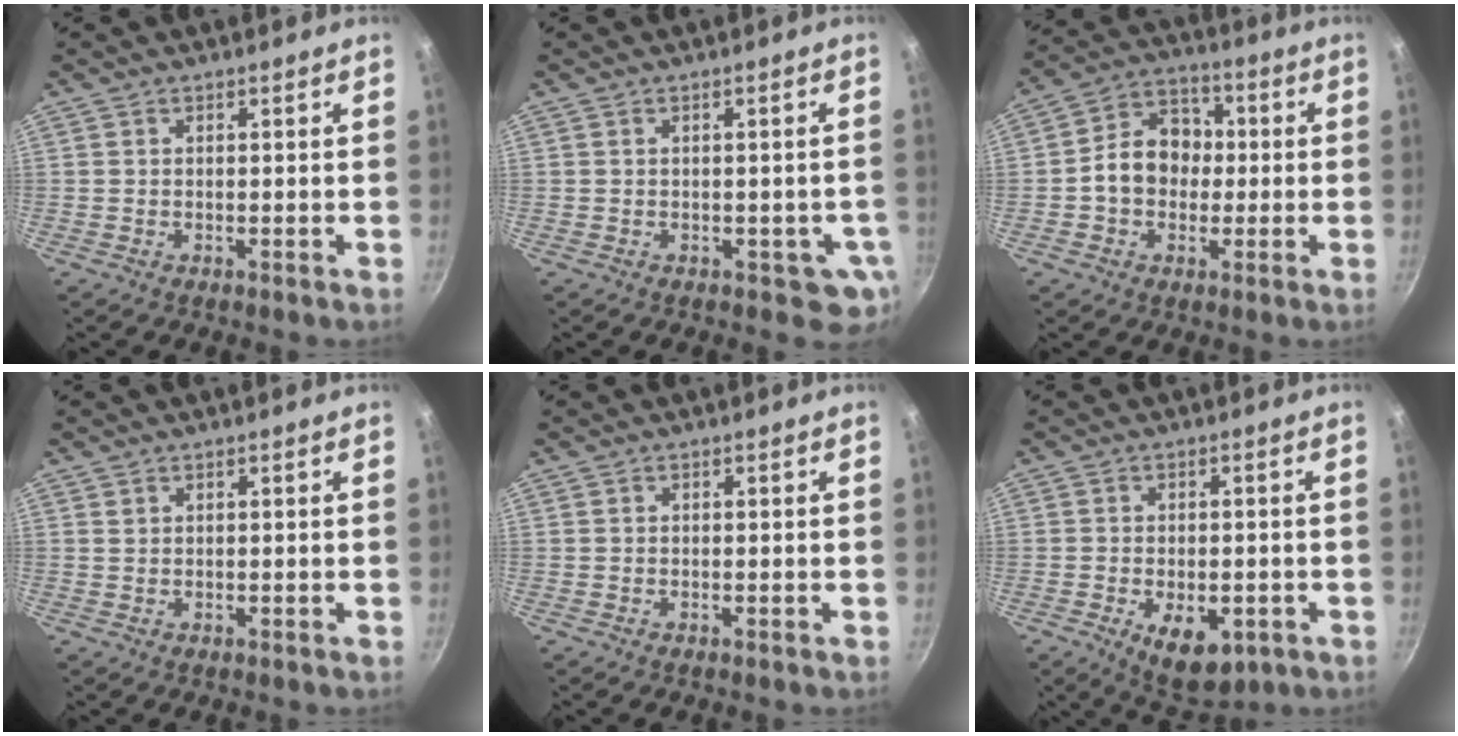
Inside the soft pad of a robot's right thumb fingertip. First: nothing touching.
{"total": 3.8, "force": [-0.7, 2.5, 2.8], "torque": [-0.013, 0.003, -0.004]}
{"total": 11.1, "force": [-0.5, 8.9, 6.5], "torque": [-0.065, 0.029, -0.024]}
{"total": 0.6, "force": [0.4, 0.5, 0.2], "torque": [-0.002, 0.001, 0.007]}
{"total": 0.0}
{"total": 9.1, "force": [-3.2, 5.0, 6.9], "torque": [-0.073, 0.004, -0.030]}